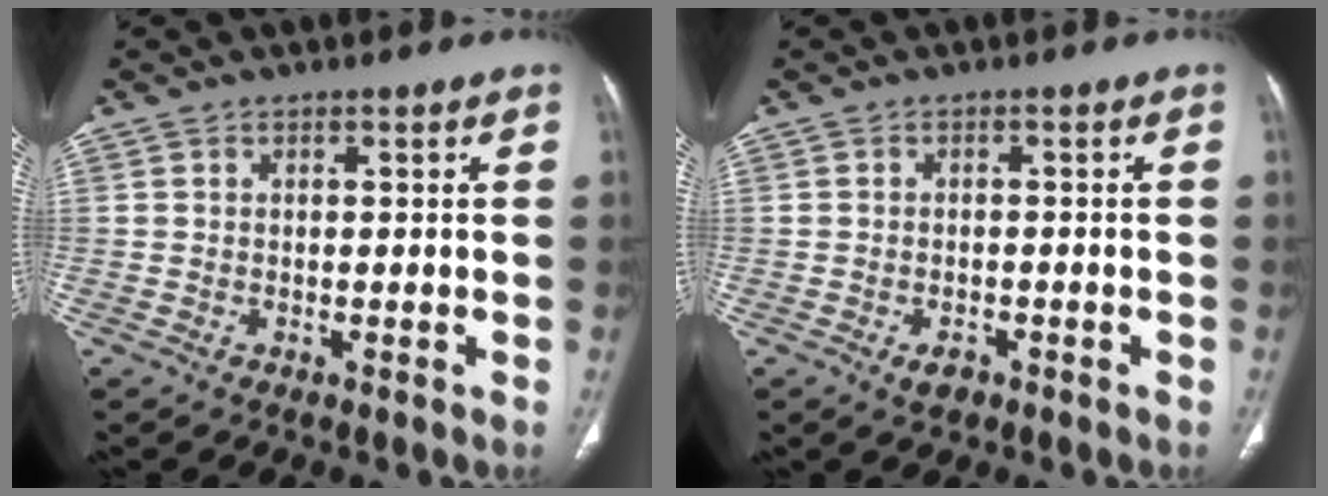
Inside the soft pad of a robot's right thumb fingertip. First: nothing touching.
{"total": 2.5, "force": [-1.5, 1.5, 1.4], "torque": [-0.016, 0.008, -0.019]}